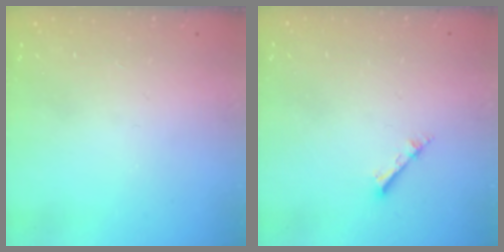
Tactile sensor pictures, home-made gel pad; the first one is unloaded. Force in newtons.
{"total": 2.1, "press": 2.1, "slide": 0.3}